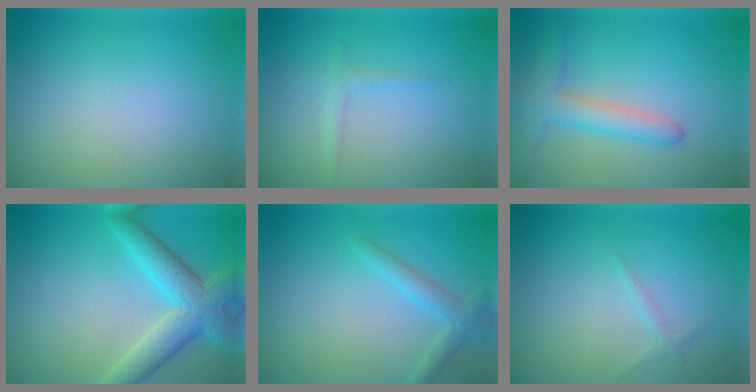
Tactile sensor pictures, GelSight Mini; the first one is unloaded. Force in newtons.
{"total": 1.0, "press": 1.0, "slide": 0.1}
{"total": 3.8, "press": 3.7, "slide": 0.2}
{"total": 6.0, "press": 6.0, "slide": 0.3}
{"total": 2.1, "press": 2.1, "slide": 0.1}
{"total": 0.6, "press": 0.6, "slide": 0.1}